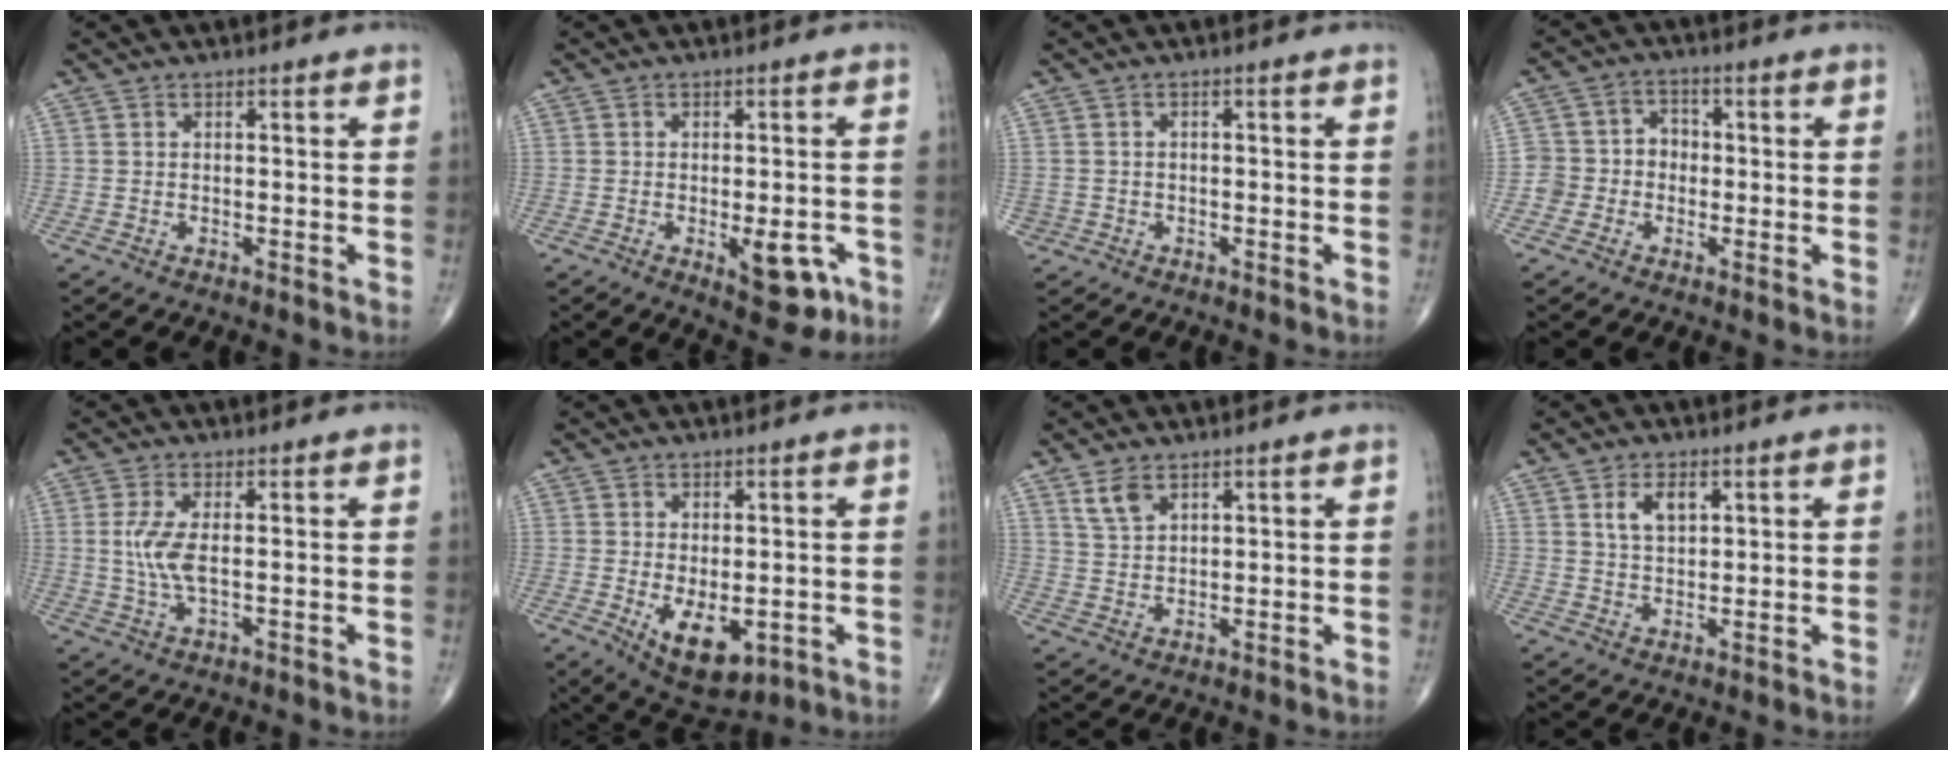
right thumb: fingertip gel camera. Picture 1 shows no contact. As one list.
[{"total": 7.6, "force": [-2.7, 3.3, 6.2], "torque": [-0.061, 0.004, -0.024]}, {"total": 1.4, "force": [-0.7, 1.2, -0.1], "torque": [0.009, 0.009, -0.014]}, {"total": 6.0, "force": [-1.5, 5.6, 1.8], "torque": [-0.004, 0.030, -0.034]}, {"total": 5.4, "force": [0.3, 1.8, 5.1], "torque": [-0.125, -0.005, 0.006]}, {"total": 9.3, "force": [-2.2, 5.0, 7.5], "torque": [-0.106, -0.013, -0.016]}, {"total": 4.3, "force": [2.7, 2.2, 2.4], "torque": [-0.040, -0.012, 0.059]}, {"total": 4.8, "force": [2.0, 2.7, 3.4], "torque": [-0.053, -0.008, 0.039]}]